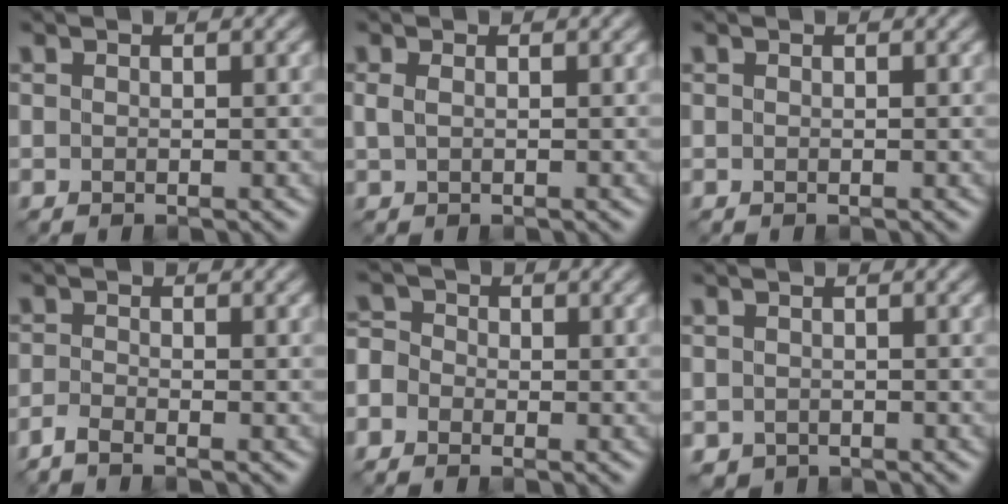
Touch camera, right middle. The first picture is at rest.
{"total": 0.9, "force": [0.2, 0.4, 0.7], "torque": [-0.023, 0.001, 0.006]}
{"total": 0.0}
{"total": 1.4, "force": [-1.2, 0.0, 0.7], "torque": [-0.021, -0.002, -0.031]}
{"total": 2.6, "force": [-1.1, 2.2, 0.8], "torque": [-0.005, 0.012, -0.036]}
{"total": 0.9, "force": [-0.6, 0.7, 0.2], "torque": [-0.004, -0.006, -0.011]}